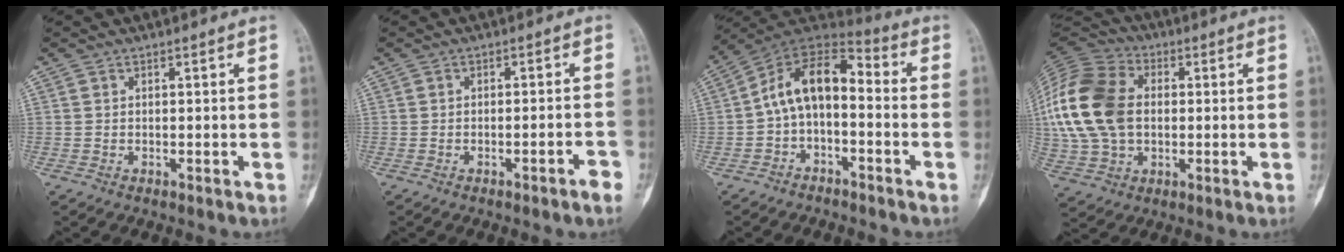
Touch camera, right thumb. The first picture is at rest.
{"total": 2.9, "force": [-1.7, 0.2, 2.3], "torque": [-0.038, 0.013, -0.023]}
{"total": 11.9, "force": [-1.6, 7.0, 9.5], "torque": [-0.146, 0.066, -0.041]}
{"total": 20.2, "force": [1.4, 14.0, 14.4], "torque": [-0.309, 0.013, 0.026]}